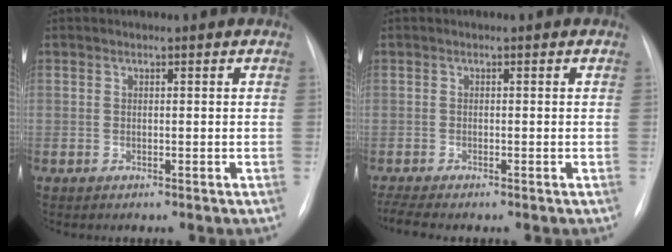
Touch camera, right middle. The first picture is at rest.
{"total": 3.2, "force": [-2.8, 0.1, 1.7], "torque": [-0.038, -0.005, -0.044]}